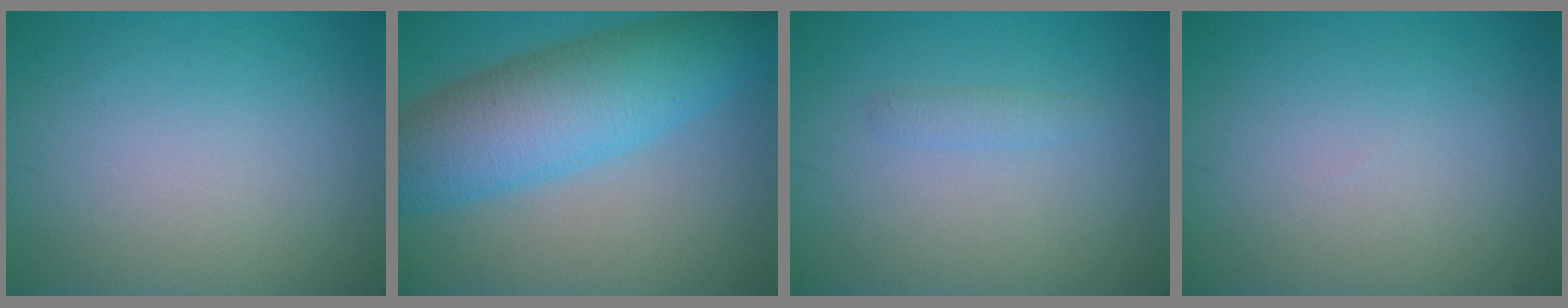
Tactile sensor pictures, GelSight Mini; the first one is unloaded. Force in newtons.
{"total": 9.4, "press": 9.4, "slide": 0.3}
{"total": 0.9, "press": 0.9, "slide": 0.0}
{"total": 0.0}